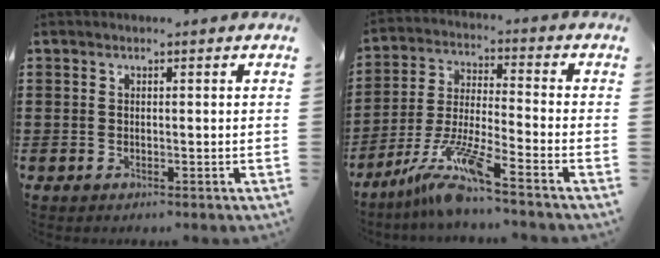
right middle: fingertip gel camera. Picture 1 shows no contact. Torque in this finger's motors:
{"motor_torque": [1.16, -0.98, 0.26, 0.17]}